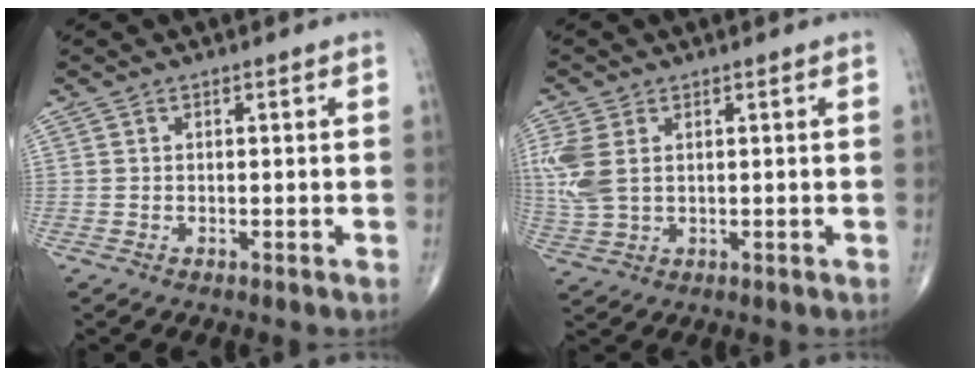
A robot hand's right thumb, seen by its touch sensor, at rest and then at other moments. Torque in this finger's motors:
{"motor_torque": [1.53, 1.50, 1.32, 0.31, 0.11]}